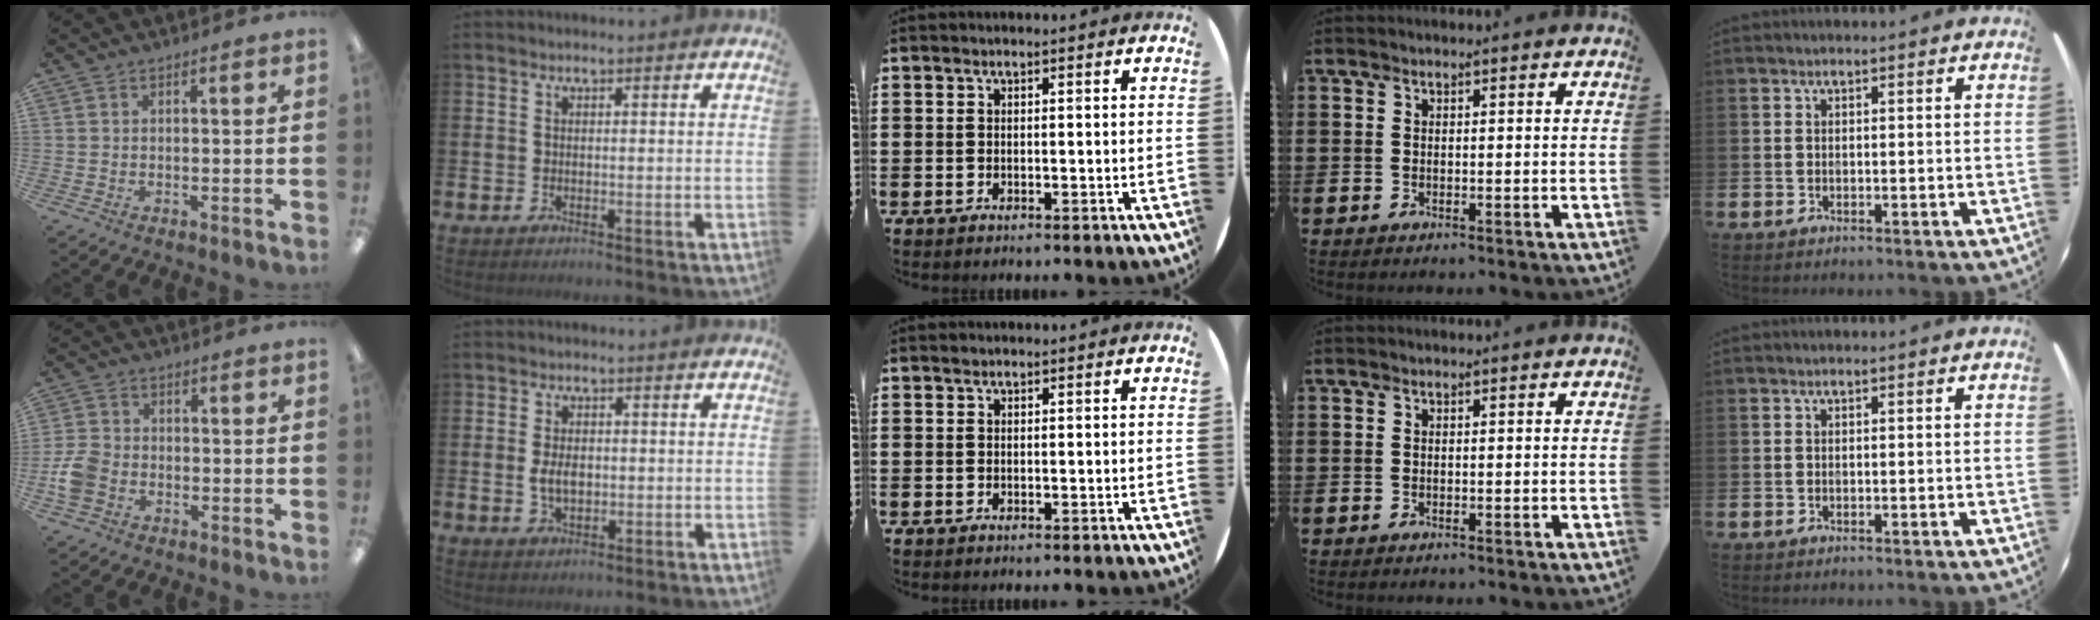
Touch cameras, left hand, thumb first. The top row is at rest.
{"thumb": {"total": 6.3, "force": [-2.2, 4.8, 3.4], "torque": [-0.072, 0.014, -0.039]}, "index": {"total": 3.5, "force": [0.0, 2.2, 2.8], "torque": [-0.042, 0.003, -0.004]}}